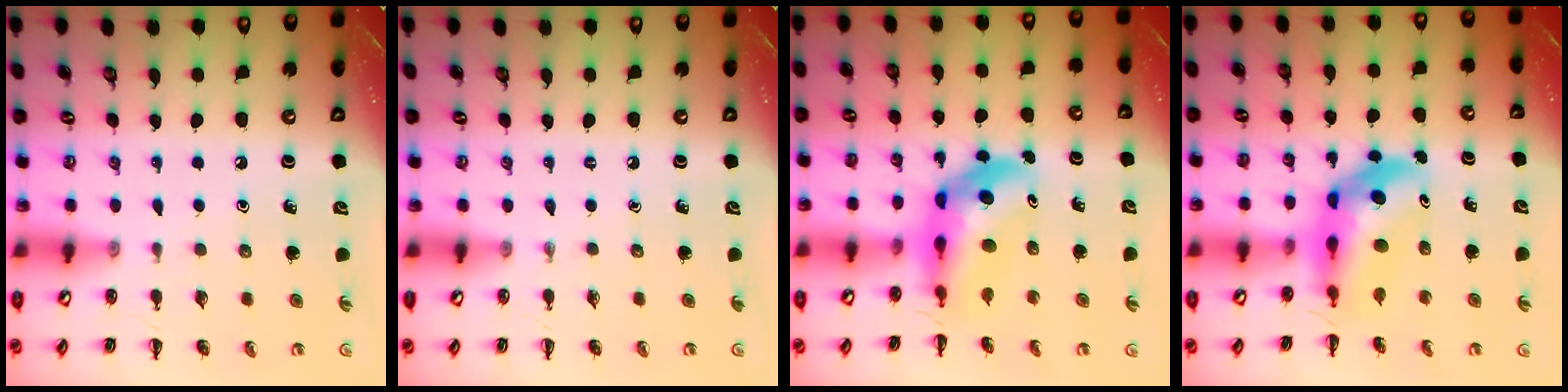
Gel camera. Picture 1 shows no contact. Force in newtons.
{"total": 0.0}
{"total": 6.3, "press": 6.0, "slide": 2.0}
{"total": 6.3, "press": 6.0, "slide": 2.0}